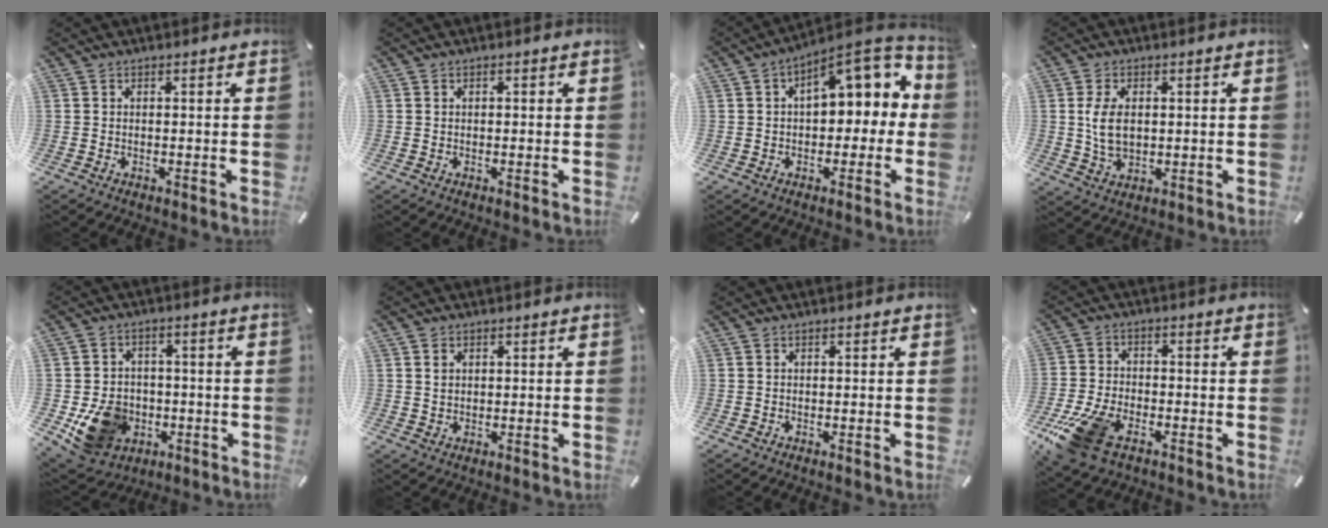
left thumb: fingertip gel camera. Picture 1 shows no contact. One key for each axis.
{"total": 0.0}
{"total": 11.1, "fx": 3.7, "fy": 6.2, "fz": 8.4, "tx": -0.101, "ty": -0.030, "tz": 0.060}
{"total": 7.0, "fx": 1.0, "fy": 4.5, "fz": 5.3, "tx": -0.118, "ty": 0.000, "tz": 0.015}
{"total": 12.2, "fx": -3.6, "fy": 10.3, "fz": 5.5, "tx": -0.117, "ty": 0.021, "tz": -0.054}
{"total": 1.6, "fx": 0.6, "fy": 1.4, "fz": 0.6, "tx": -0.006, "ty": 0.000, "tz": 0.009}
{"total": 0.0}
{"total": 12.5, "fx": -7.1, "fy": 6.8, "fz": 7.8, "tx": -0.163, "ty": 0.024, "tz": -0.127}